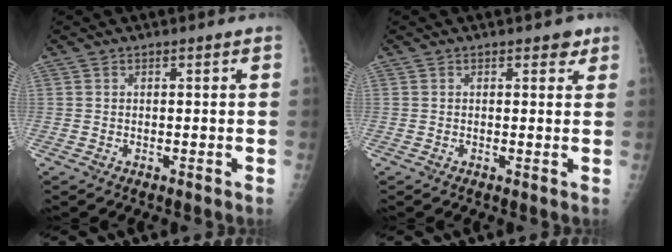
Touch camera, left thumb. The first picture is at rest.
{"total": 2.1, "force": [1.3, 1.1, 1.1], "torque": [0.002, -0.004, 0.013]}